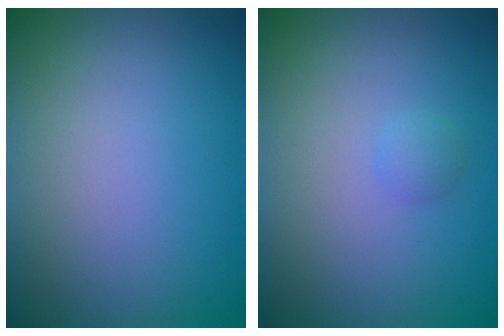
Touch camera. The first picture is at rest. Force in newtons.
{"total": 0.8, "press": 0.8, "slide": 0.1}